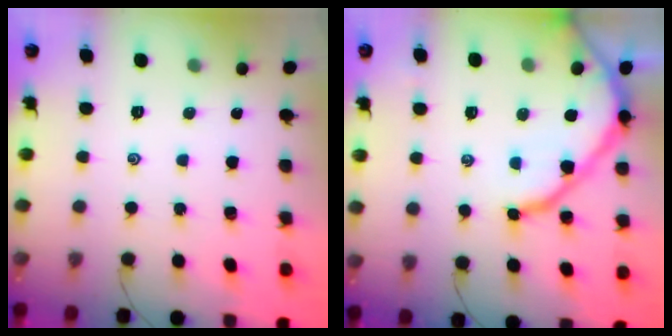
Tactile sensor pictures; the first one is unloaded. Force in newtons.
{"total": 11.7, "press": 11.6, "slide": 1.4}